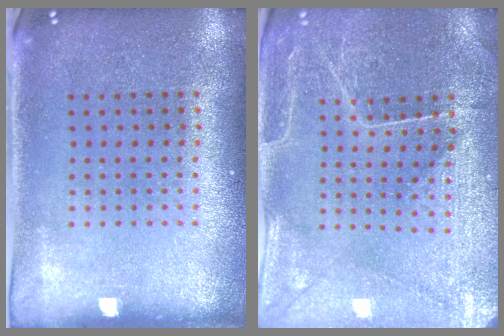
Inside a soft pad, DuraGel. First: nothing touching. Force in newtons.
{"total": 1.1, "press": 1.0, "slide": 0.4}